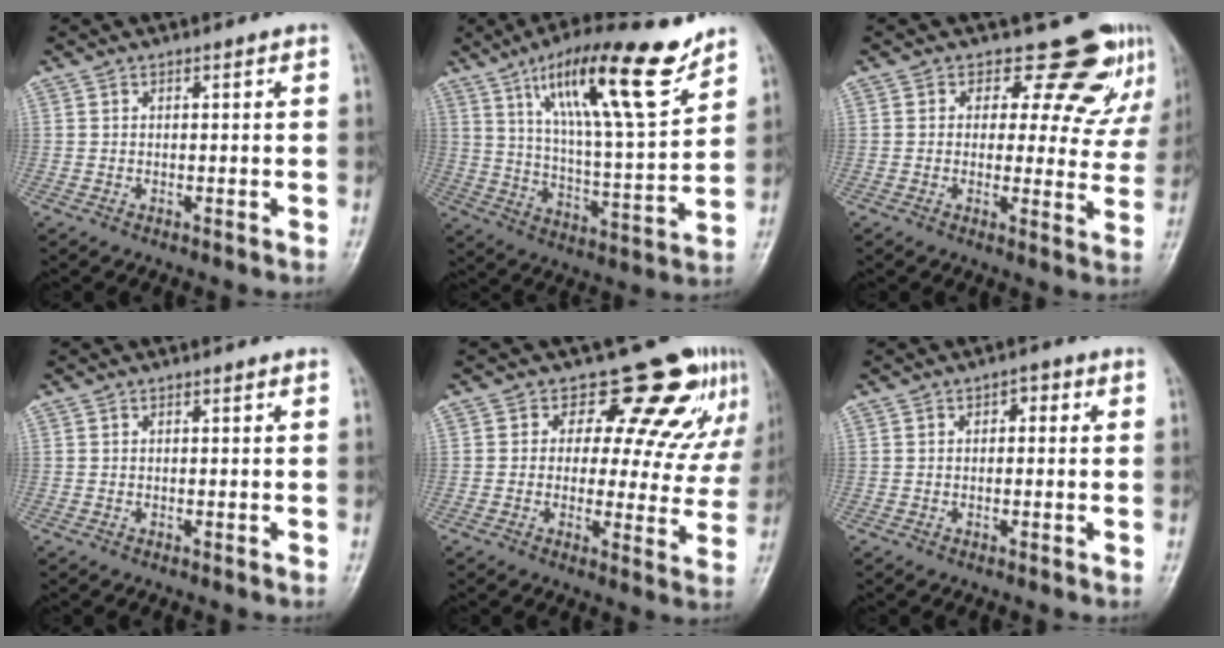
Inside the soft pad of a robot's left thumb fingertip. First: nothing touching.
{"total": 20.4, "force": [12.5, 4.2, 15.5], "torque": [-0.231, -0.054, 0.214]}
{"total": 11.0, "force": [8.5, 6.0, 3.7], "torque": [0.007, -0.050, 0.086]}
{"total": 0.0}
{"total": 13.8, "force": [9.6, 7.5, 6.6], "torque": [-0.023, -0.050, 0.100]}
{"total": 2.0, "force": [0.3, 1.4, 1.4], "torque": [-0.004, 0.006, -0.004]}